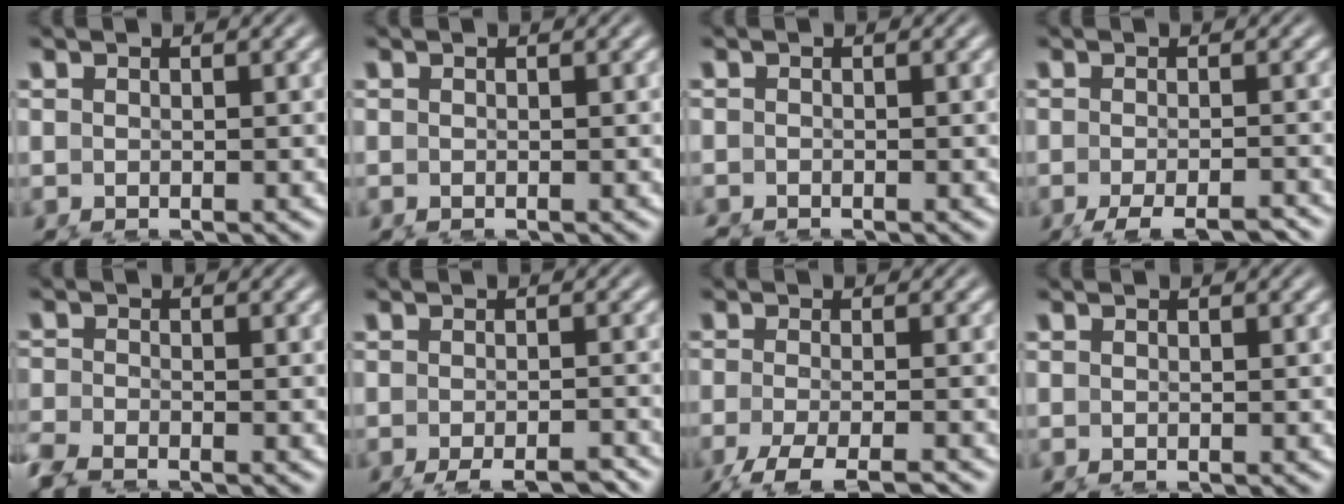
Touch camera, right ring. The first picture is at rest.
{"total": 0.0}
{"total": 1.1, "force": [-1.1, -0.2, 0.0], "torque": [0.002, -0.011, -0.016]}
{"total": 5.1, "force": [-4.4, 1.0, 2.2], "torque": [-0.029, -0.014, -0.062]}
{"total": 2.6, "force": [-2.4, 0.9, 0.7], "torque": [-0.012, -0.010, -0.043]}
{"total": 3.9, "force": [-3.5, 0.6, 1.6], "torque": [-0.016, -0.007, -0.052]}
{"total": 6.8, "force": [-5.4, 1.5, 3.8], "torque": [-0.068, -0.031, -0.067]}
{"total": 0.0}